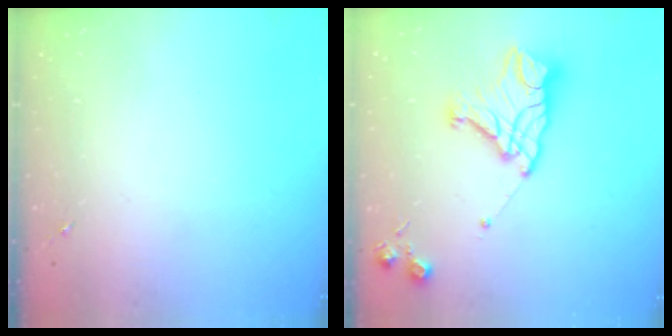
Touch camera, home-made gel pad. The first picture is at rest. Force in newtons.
{"total": 15.7, "press": 15.6, "slide": 1.3}